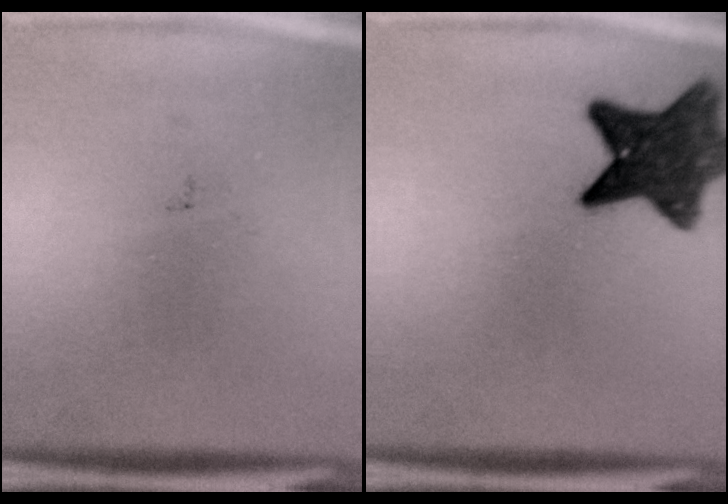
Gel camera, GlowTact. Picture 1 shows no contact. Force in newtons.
{"total": 9.9}